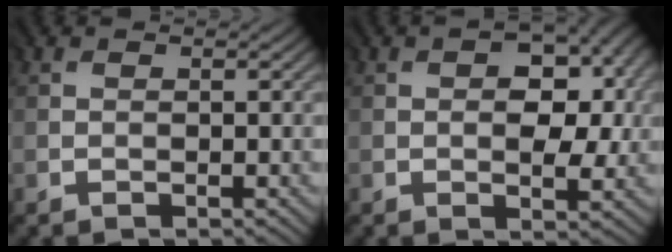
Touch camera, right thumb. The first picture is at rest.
{"total": 6.5, "force": [0.5, 3.7, 5.4], "torque": [-0.077, -0.004, 0.008]}